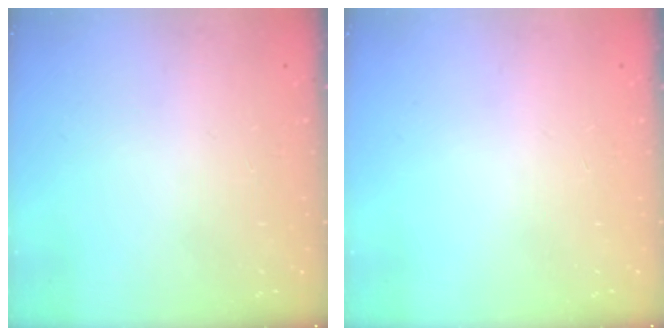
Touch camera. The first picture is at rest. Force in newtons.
{"total": 0.0}